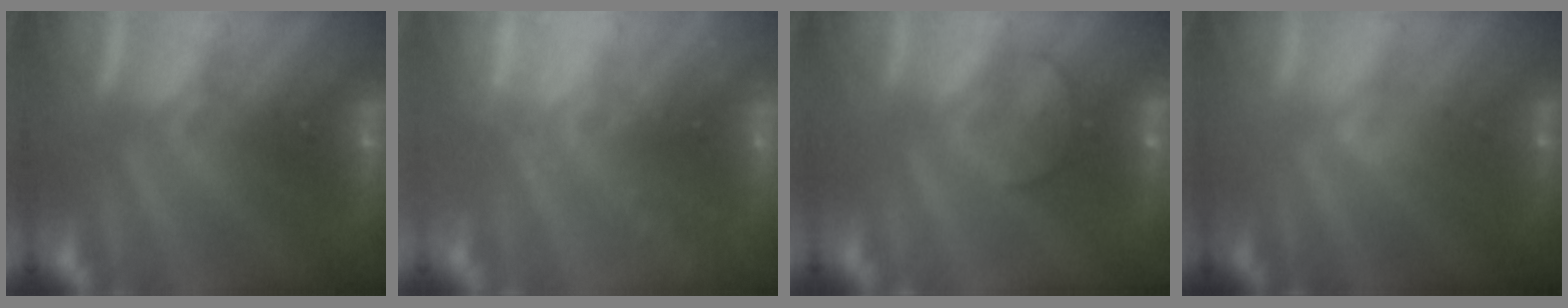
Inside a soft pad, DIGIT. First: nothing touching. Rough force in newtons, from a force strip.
{"total": 2.3}
{"total": 2.3}
{"total": 2.3}